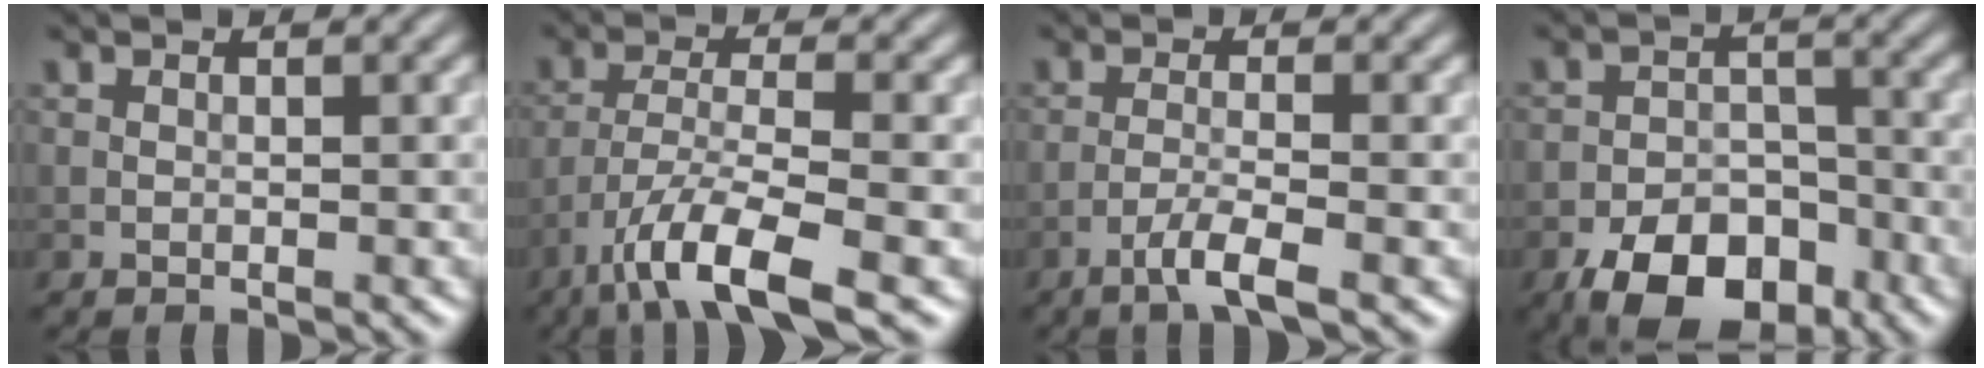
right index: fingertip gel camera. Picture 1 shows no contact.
{"total": 7.0, "force": [-4.5, 1.4, 5.2], "torque": [-0.088, -0.002, -0.088]}
{"total": 2.9, "force": [-1.8, 0.2, 2.3], "torque": [-0.043, 0.005, -0.045]}
{"total": 8.1, "force": [-5.0, 4.5, 4.5], "torque": [-0.069, -0.006, -0.085]}